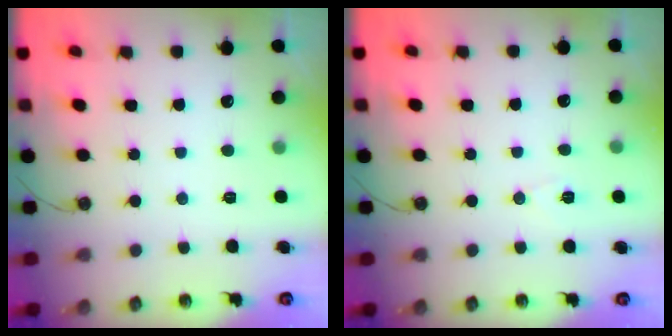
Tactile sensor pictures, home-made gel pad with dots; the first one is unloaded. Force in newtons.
{"total": 5.1, "press": 4.4, "slide": 2.6}